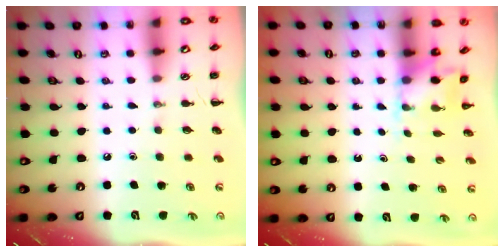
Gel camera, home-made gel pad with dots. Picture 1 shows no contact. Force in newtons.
{"total": 2.5, "press": 2.5, "slide": 0.5}